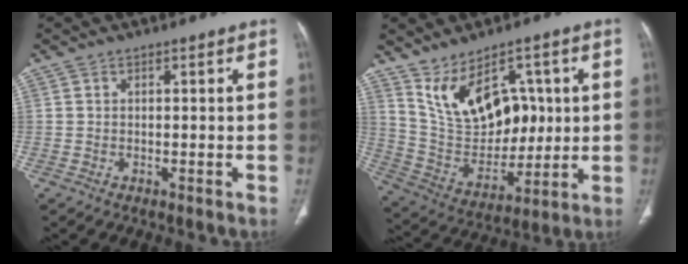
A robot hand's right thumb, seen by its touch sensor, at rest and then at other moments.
{"total": 16.0, "force": [5.9, 10.2, 10.8], "torque": [-0.142, -0.021, 0.134]}